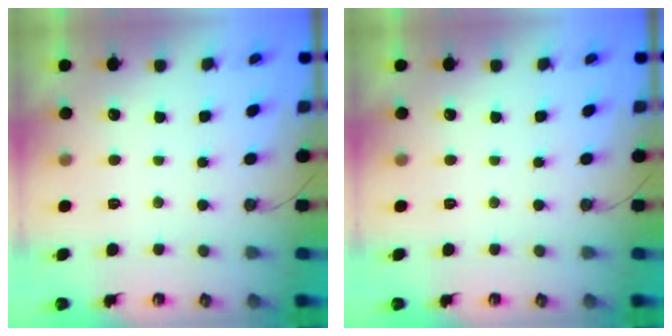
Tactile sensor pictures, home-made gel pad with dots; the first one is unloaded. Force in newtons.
{"total": 0.0}